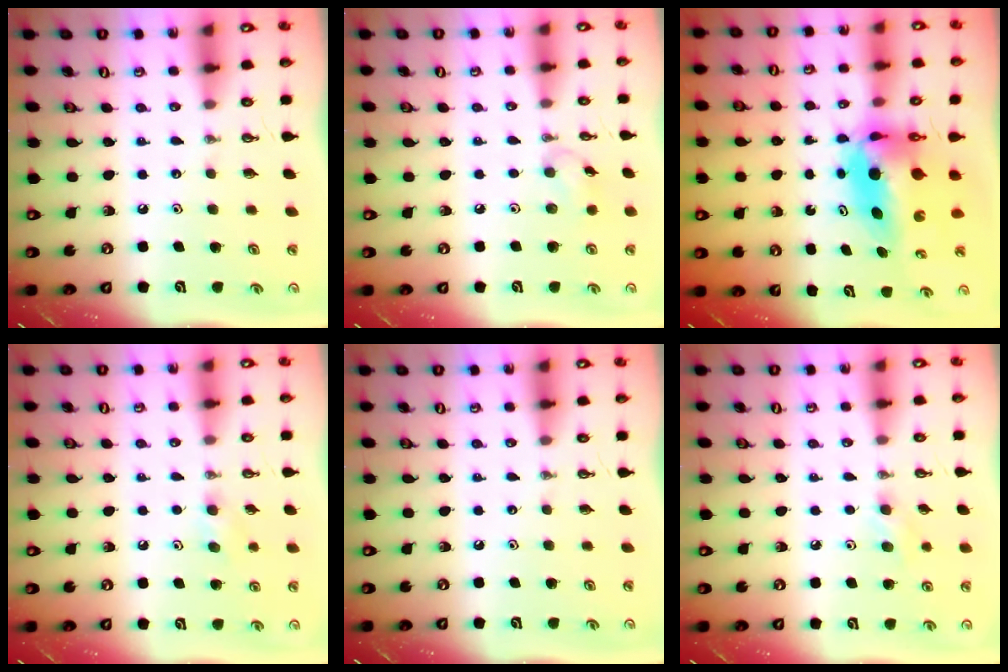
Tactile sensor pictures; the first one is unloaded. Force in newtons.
{"total": 6.0, "press": 6.0, "slide": 0.8}
{"total": 9.3, "press": 8.9, "slide": 2.8}
{"total": 5.2, "press": 4.5, "slide": 2.5}
{"total": 0.0}
{"total": 8.3, "press": 7.3, "slide": 4.0}